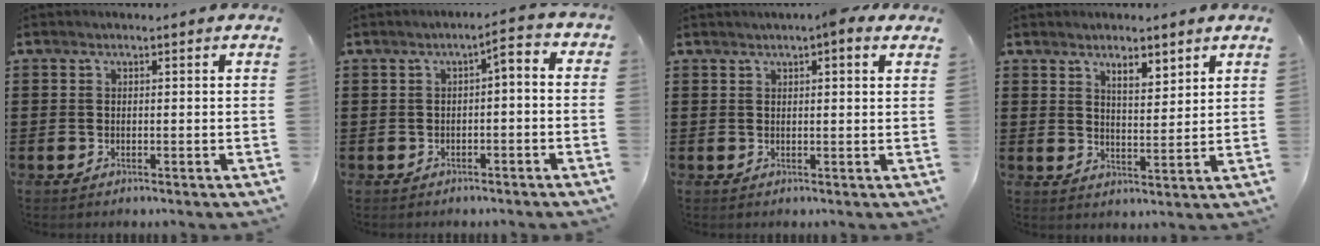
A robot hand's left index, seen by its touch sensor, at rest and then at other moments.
{"total": 2.5, "force": [-1.9, 0.5, 1.6], "torque": [-0.034, 0.005, -0.043]}
{"total": 2.0, "force": [1.4, 0.1, 1.4], "torque": [-0.030, 0.003, 0.025]}
{"total": 3.7, "force": [3.1, 0.9, 1.7], "torque": [-0.027, -0.006, 0.053]}